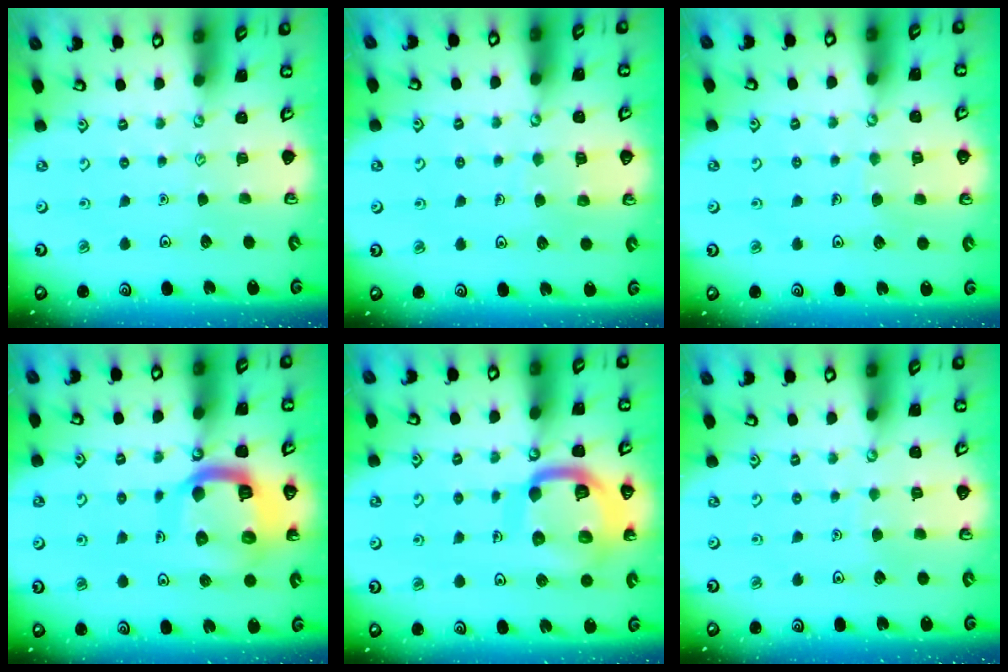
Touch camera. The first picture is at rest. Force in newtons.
{"total": 6.9, "press": 6.9, "slide": 0.6}
{"total": 3.7, "press": 3.7, "slide": 0.3}
{"total": 15.8, "press": 15.7, "slide": 1.9}
{"total": 17.0, "press": 16.9, "slide": 1.9}
{"total": 2.8, "press": 2.8, "slide": 0.1}